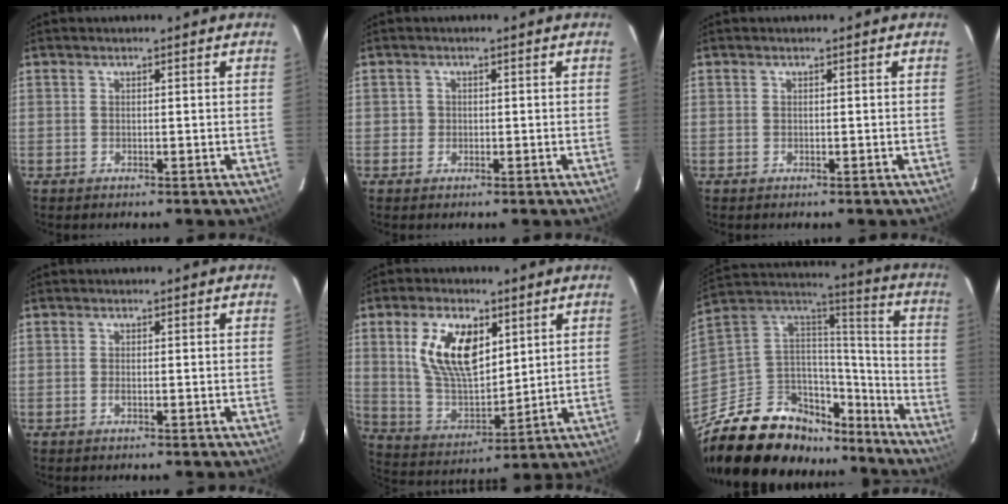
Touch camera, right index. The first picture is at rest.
{"total": 1.5, "force": [-0.2, 1.5, 0.1], "torque": [0.002, 0.002, -0.003]}
{"total": 0.0}
{"total": 0.7, "force": [-0.2, 0.1, 0.6], "torque": [-0.011, 0.000, -0.005]}
{"total": 14.6, "force": [5.5, 7.5, 11.3], "torque": [-0.214, 0.008, 0.115]}
{"total": 27.9, "force": [-19.7, 14.3, 13.6], "torque": [-0.286, 0.039, -0.306]}